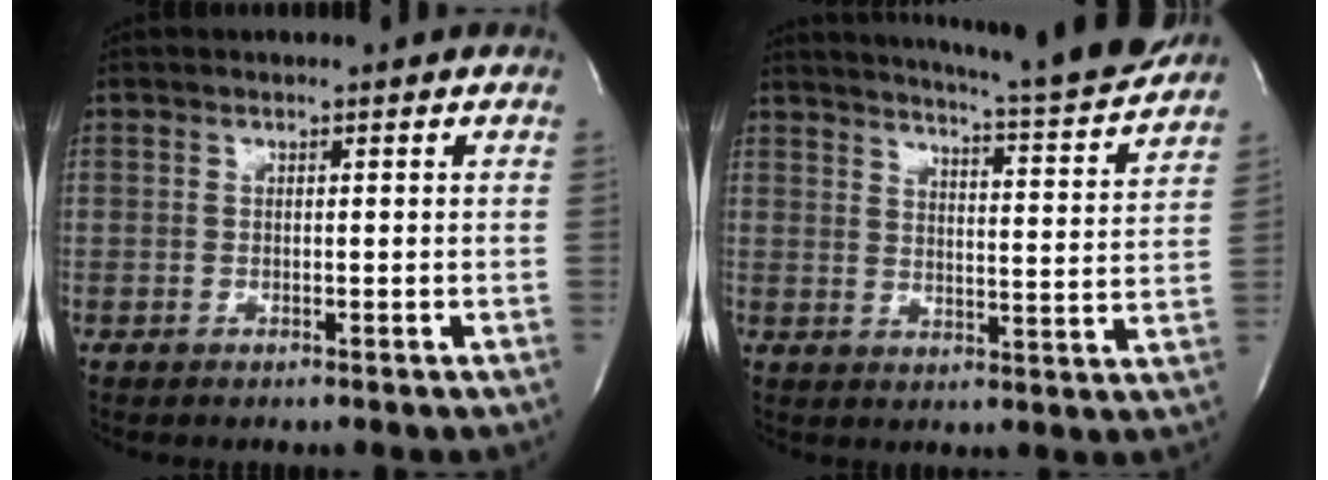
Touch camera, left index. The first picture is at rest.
{"total": 16.6, "force": [15.4, -0.7, 6.1], "torque": [-0.101, -0.051, 0.197]}